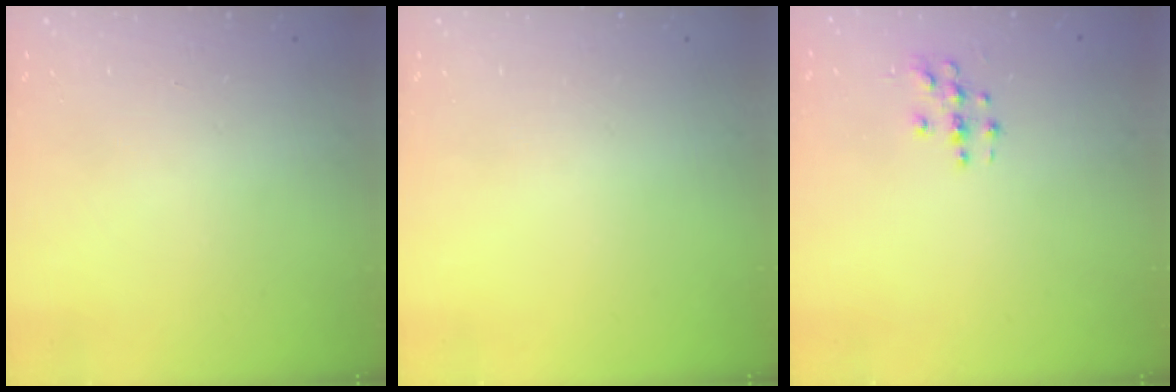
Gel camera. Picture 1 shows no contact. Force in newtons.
{"total": 0.0}
{"total": 3.1, "press": 3.1, "slide": 0.2}